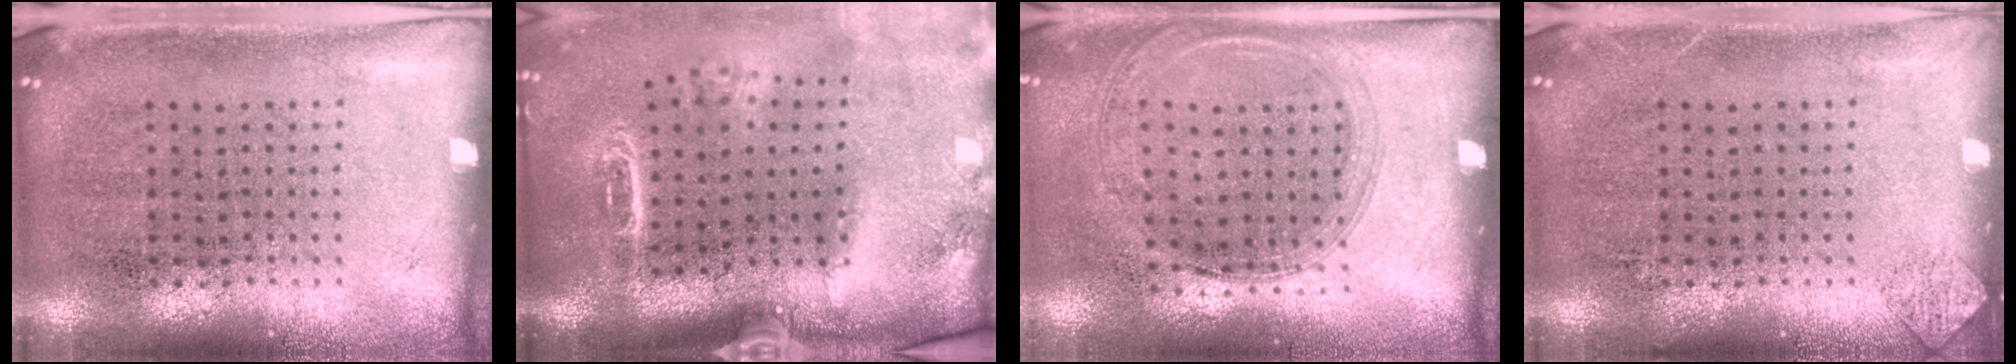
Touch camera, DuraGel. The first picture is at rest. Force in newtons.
{"total": 2.5, "press": 2.0, "slide": 1.6}
{"total": 1.4, "press": 1.3, "slide": 0.5}
{"total": 0.8, "press": 0.8, "slide": 0.1}